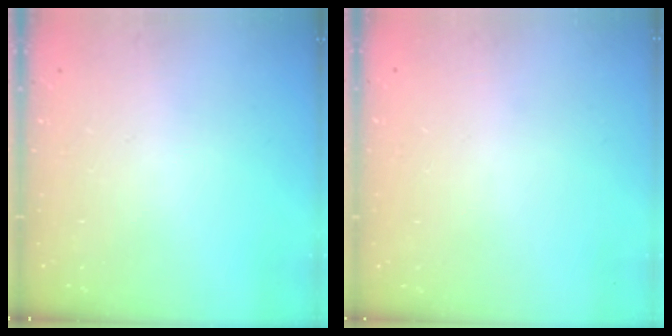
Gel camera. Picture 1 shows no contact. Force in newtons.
{"total": 0.0}